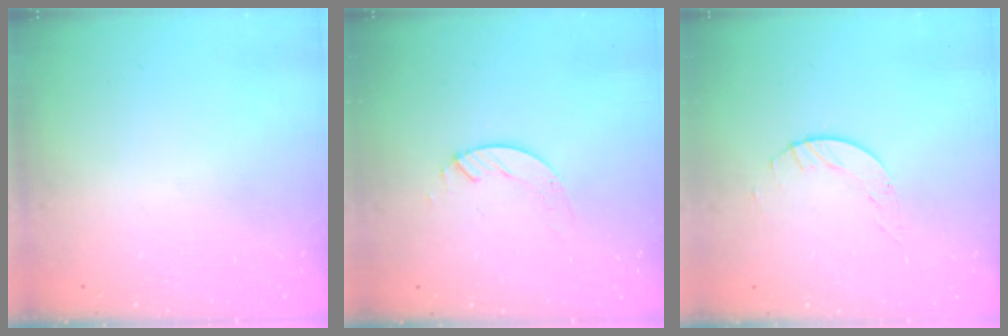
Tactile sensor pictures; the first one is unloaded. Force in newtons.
{"total": 3.4, "press": 3.4, "slide": 0.4}
{"total": 3.1, "press": 3.1, "slide": 0.4}